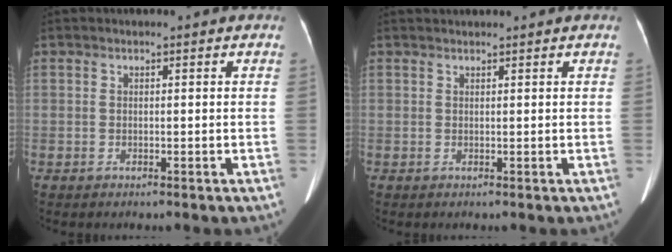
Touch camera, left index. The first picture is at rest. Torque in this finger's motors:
{"motor_torque": [0.04, -0.04, -0.07, -0.01]}